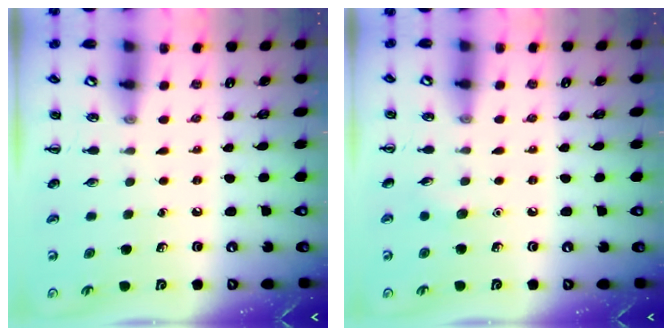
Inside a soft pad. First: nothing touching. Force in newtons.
{"total": 4.2, "press": 4.0, "slide": 1.3}